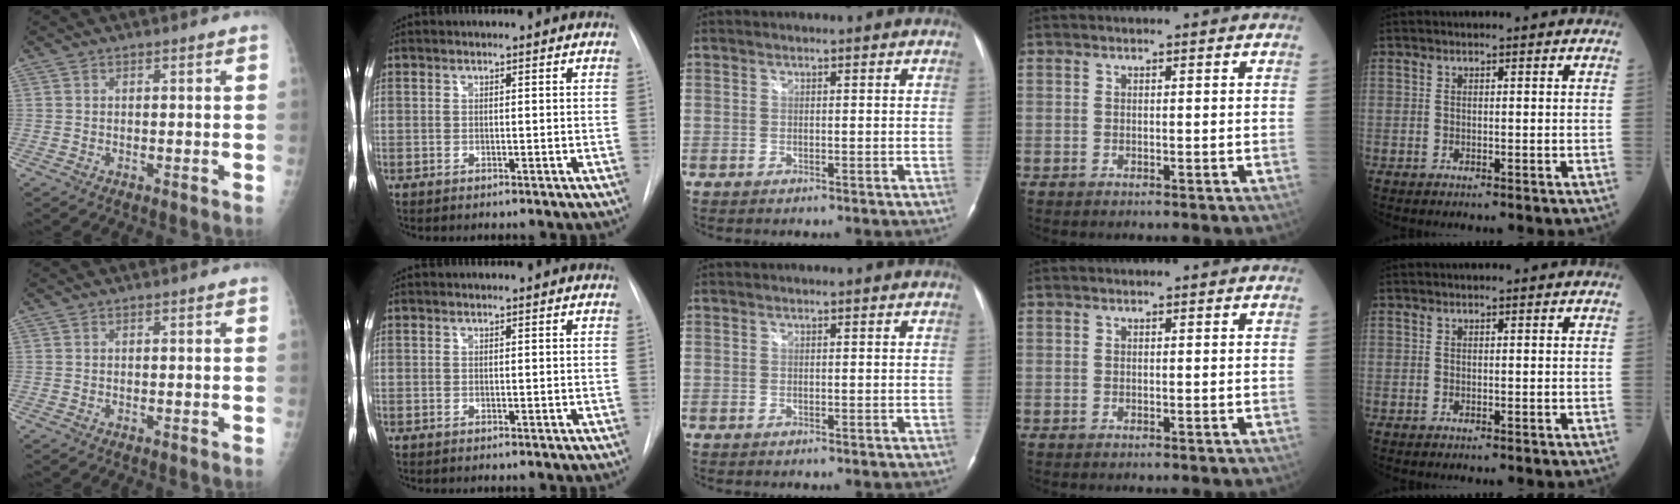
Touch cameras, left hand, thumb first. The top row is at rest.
{}